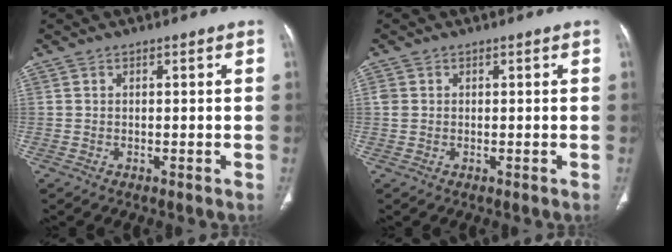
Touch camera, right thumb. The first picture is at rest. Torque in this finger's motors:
{"motor_torque": [0.36, 0.29, 0.50, 0.06, -0.03]}